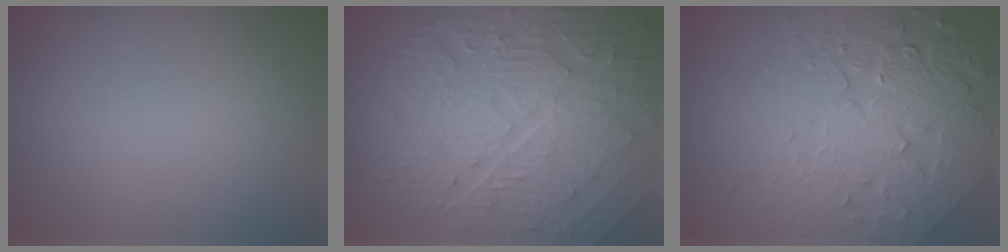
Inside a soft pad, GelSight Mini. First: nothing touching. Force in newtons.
{"total": 10.2, "press": 7.0, "slide": 7.5}
{"total": 8.0, "press": 5.8, "slide": 5.4}